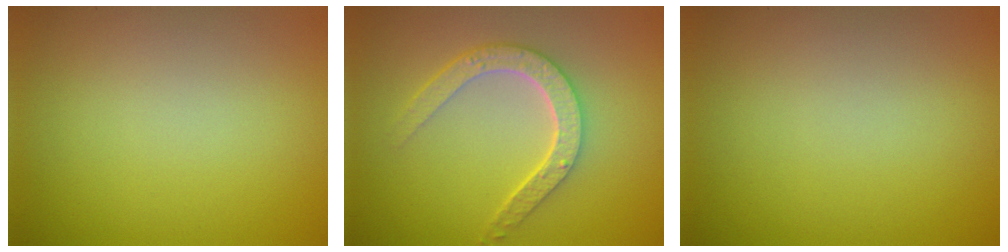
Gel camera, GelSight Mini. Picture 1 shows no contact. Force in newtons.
{"total": 4.2, "press": 3.3, "slide": 2.6}
{"total": 0.0}